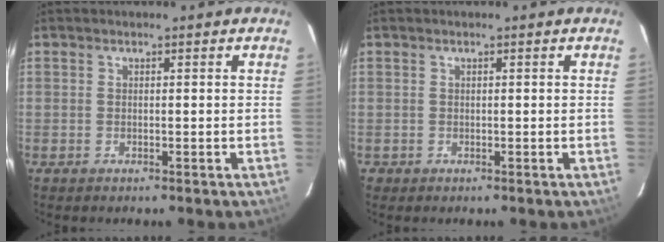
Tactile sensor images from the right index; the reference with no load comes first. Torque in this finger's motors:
{"motor_torque": [-0.82, -0.48, -0.88, -0.20]}